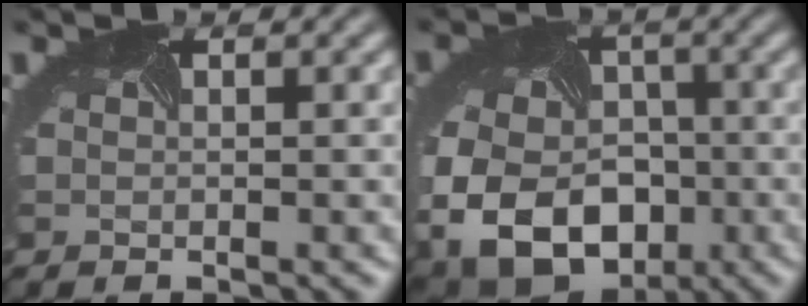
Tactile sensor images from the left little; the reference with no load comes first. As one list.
[{"total": 14.4, "force": [-4.2, 10.6, 8.9], "torque": [-0.176, -0.054, -0.047]}]